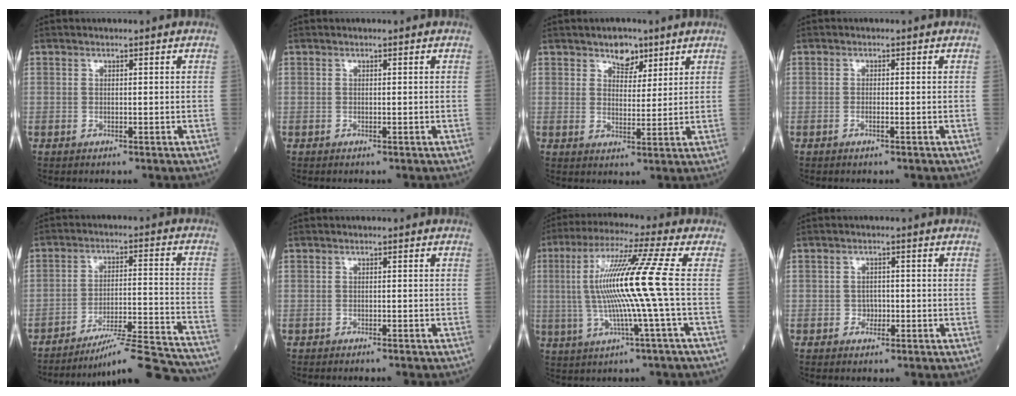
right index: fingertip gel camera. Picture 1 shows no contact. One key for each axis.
{"total": 0.0}
{"total": 4.3, "fx": 3.0, "fy": 2.4, "fz": 2.0, "tx": -0.024, "ty": 0.002, "tz": 0.049}
{"total": 0.9, "fx": -0.5, "fy": -0.1, "fz": 0.8, "tx": -0.016, "ty": 0.000, "tz": -0.010}
{"total": 20.1, "fx": -19.1, "fy": -1.2, "fz": 6.0, "tx": -0.054, "ty": 0.004, "tz": -0.266}
{"total": 1.5, "fx": -1.4, "fy": 0.0, "fz": 0.5, "tx": -0.010, "ty": -0.002, "tz": -0.017}
{"total": 13.2, "fx": 0.1, "fy": -2.1, "fz": 13.0, "tx": -0.257, "ty": 0.008, "tz": -0.002}
{"total": 1.6, "fx": -0.7, "fy": 1.2, "fz": 0.8, "tx": -0.005, "ty": 0.006, "tz": -0.009}